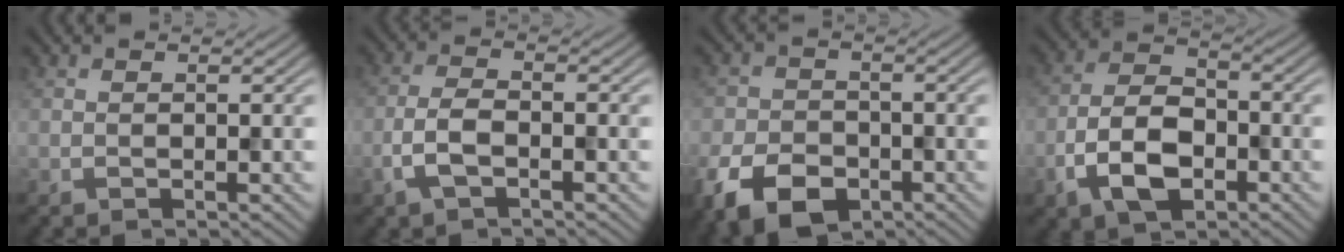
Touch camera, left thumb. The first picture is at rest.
{"total": 3.9, "force": [-1.9, 1.5, 3.1], "torque": [-0.073, 0.003, -0.044]}
{"total": 8.6, "force": [-4.7, 5.4, 4.7], "torque": [-0.111, -0.017, -0.088]}
{"total": 8.1, "force": [-3.6, 4.5, 5.7], "torque": [-0.122, 0.002, -0.078]}